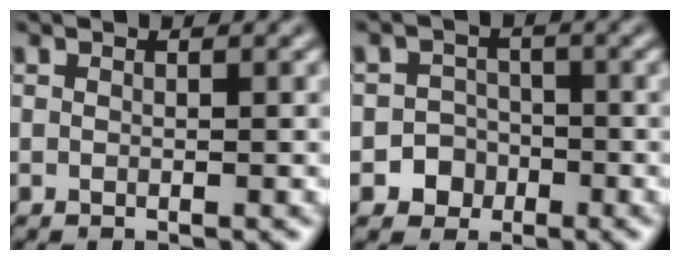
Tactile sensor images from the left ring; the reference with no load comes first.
{"total": 2.9, "force": [-1.4, 2.6, 0.3], "torque": [0.026, 0.007, -0.032]}